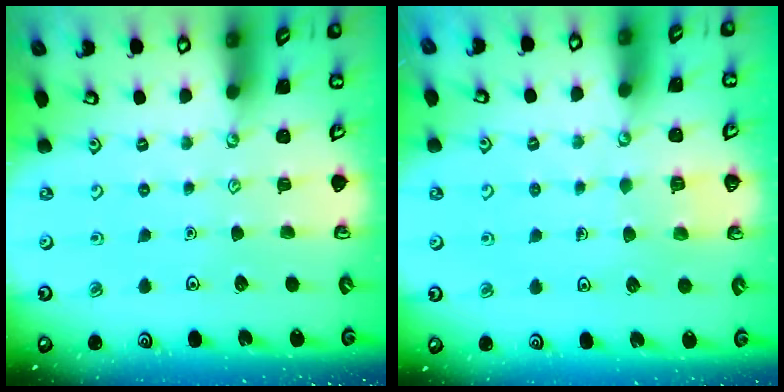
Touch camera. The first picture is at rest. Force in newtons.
{"total": 2.8, "press": 2.8, "slide": 0.3}